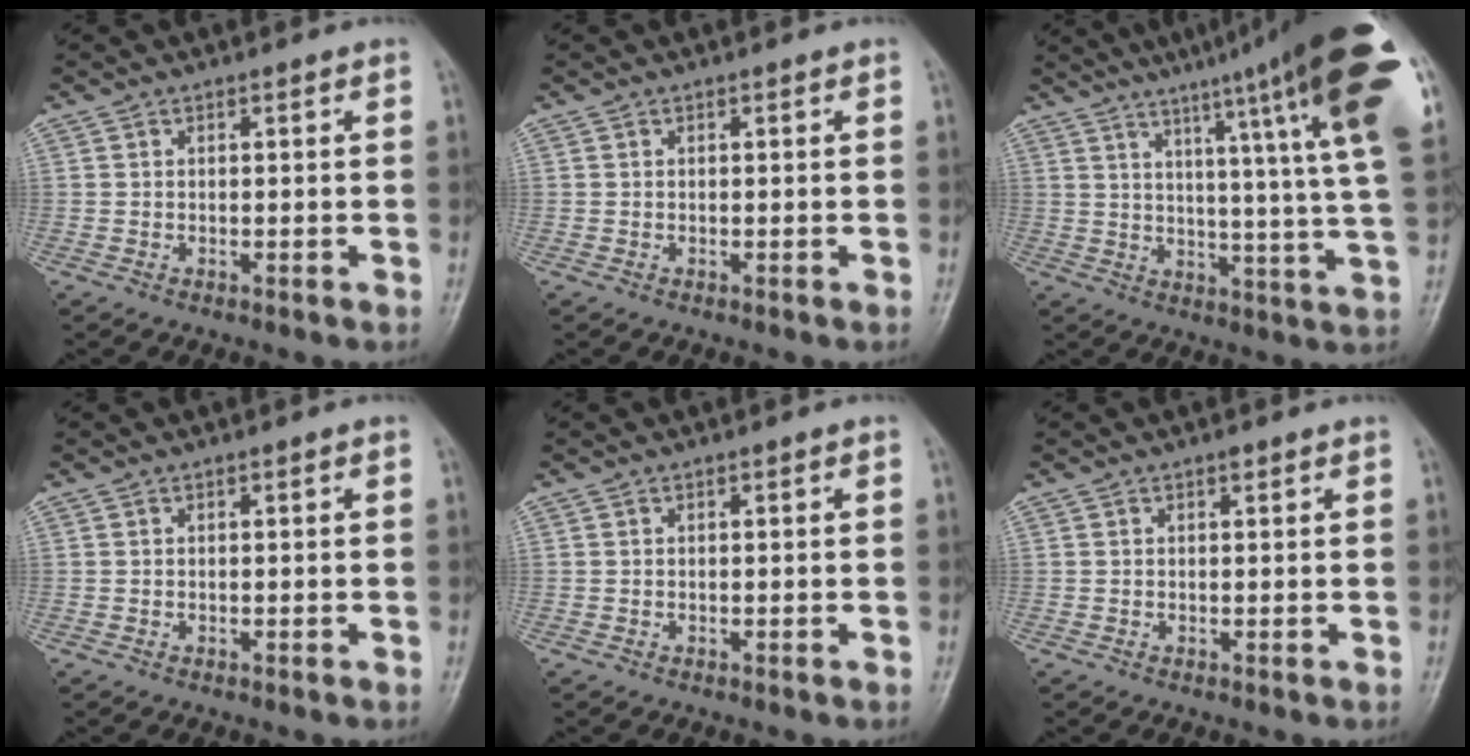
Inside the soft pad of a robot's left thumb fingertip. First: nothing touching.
{"total": 0.0}
{"total": 24.7, "force": [14.7, 1.4, 19.8], "torque": [-0.248, -0.061, 0.188]}
{"total": 0.0}
{"total": 0.0}
{"total": 0.8, "force": [0.5, 0.3, 0.5], "torque": [-0.006, -0.001, 0.005]}